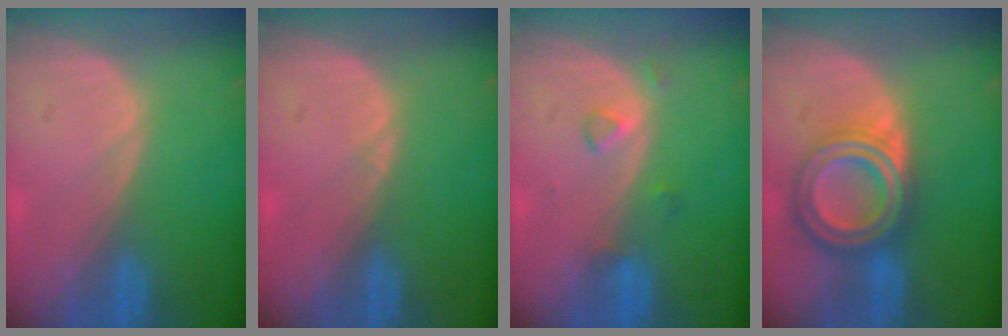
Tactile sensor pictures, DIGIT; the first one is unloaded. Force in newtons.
{"total": 0.5, "press": 0.4, "slide": 0.4}
{"total": 2.1, "press": 2.1, "slide": 0.1}
{"total": 7.9, "press": 7.8, "slide": 0.4}